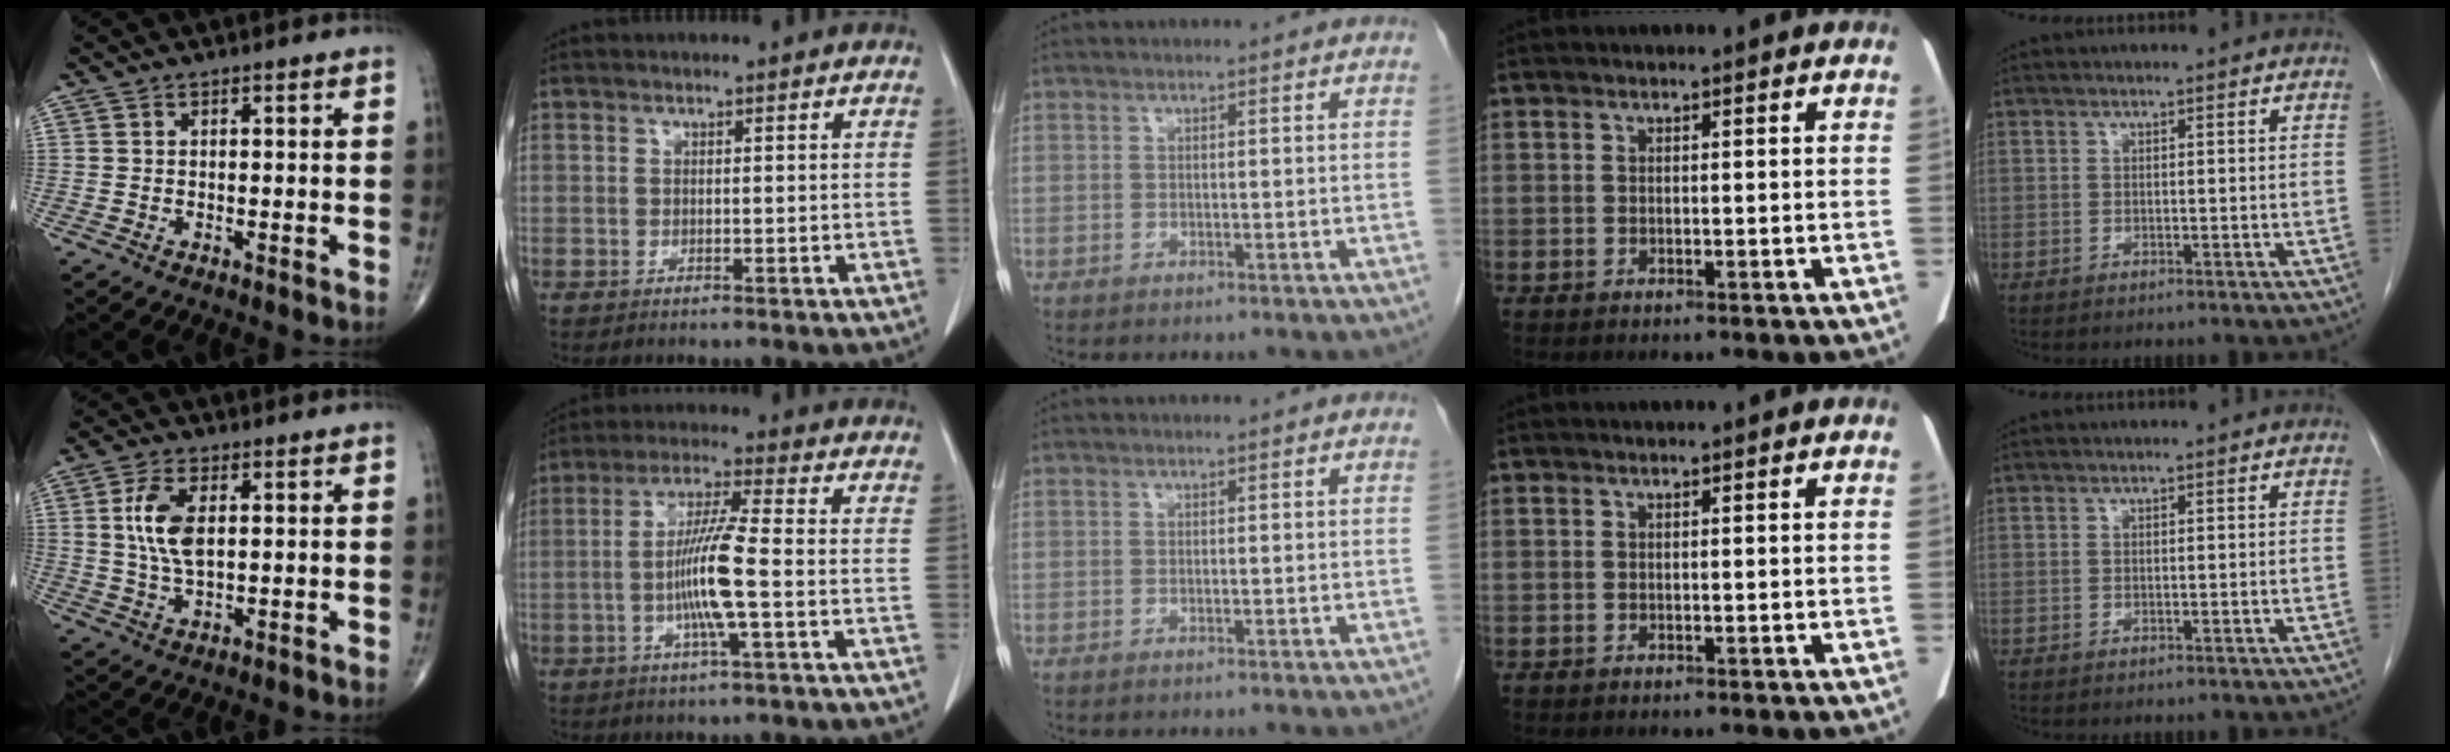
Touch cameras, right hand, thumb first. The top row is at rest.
{"thumb": {"total": 7.8, "force": [1.4, 3.8, 6.6], "torque": [-0.138, -0.006, 0.028]}, "index": {"total": 9.4, "force": [-1.7, -0.1, 9.3], "torque": [-0.180, -0.004, -0.037]}}